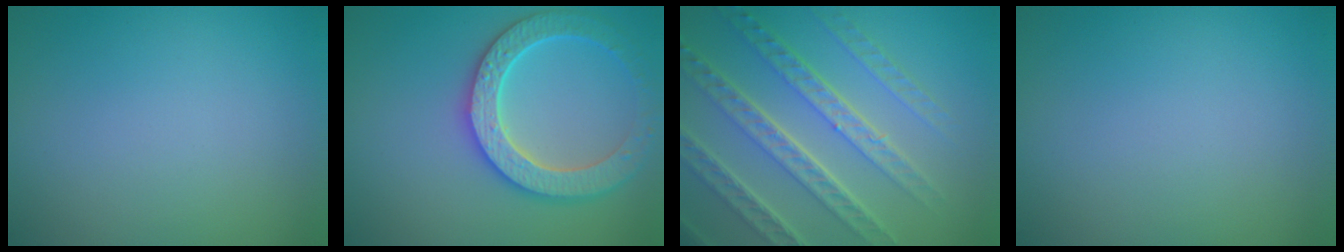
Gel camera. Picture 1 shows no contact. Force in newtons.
{"total": 4.7, "press": 4.6, "slide": 1.2}
{"total": 8.2, "press": 5.7, "slide": 5.9}
{"total": 0.0}